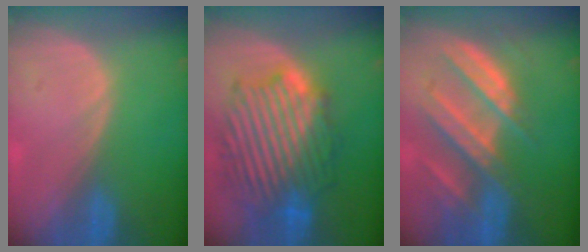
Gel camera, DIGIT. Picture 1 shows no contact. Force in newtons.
{"total": 13.2, "press": 13.2, "slide": 1.0}
{"total": 9.6, "press": 8.5, "slide": 4.4}